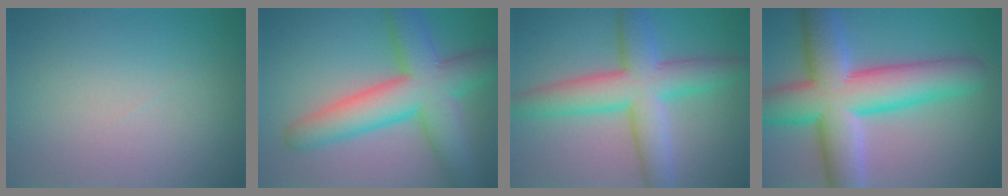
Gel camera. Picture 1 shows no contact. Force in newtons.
{"total": 9.1, "press": 9.1, "slide": 0.4}
{"total": 7.9, "press": 7.9, "slide": 0.4}
{"total": 12.1, "press": 12.1, "slide": 0.4}